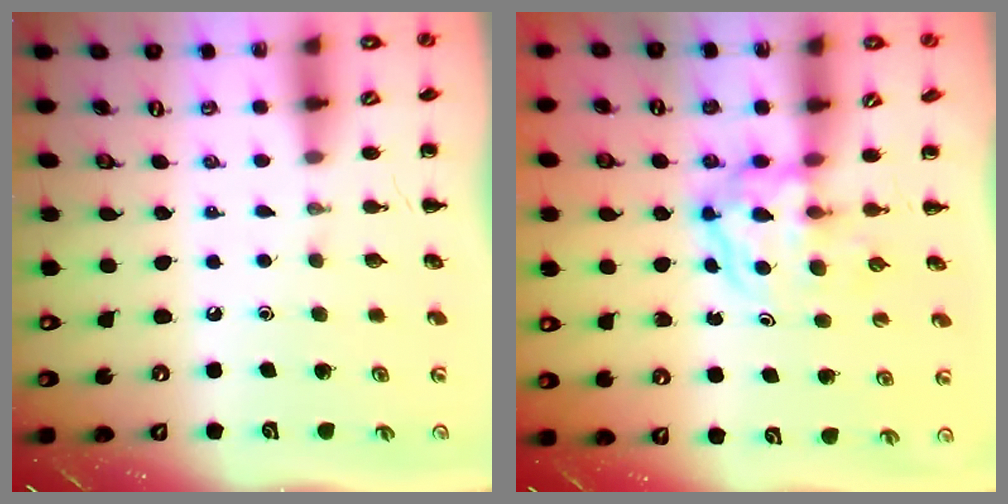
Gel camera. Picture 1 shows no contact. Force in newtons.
{"total": 3.8, "press": 3.7, "slide": 0.4}